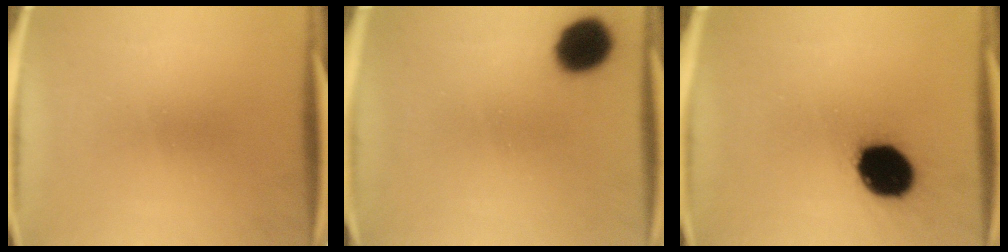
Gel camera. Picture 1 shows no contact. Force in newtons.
{"total": 11.0}
{"total": 16.1}